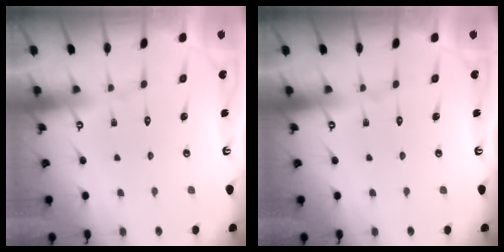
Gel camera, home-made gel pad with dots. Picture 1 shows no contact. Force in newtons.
{"total": 0.0}